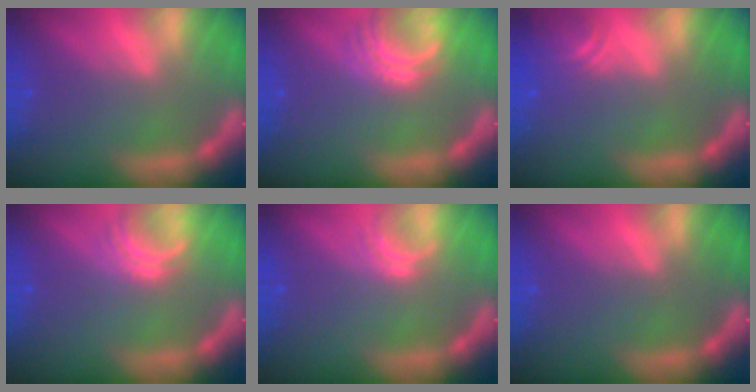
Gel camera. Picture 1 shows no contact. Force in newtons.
{"total": 3.4}
{"total": 3.0}
{"total": 2.5}
{"total": 1.5}
{"total": 0.0}